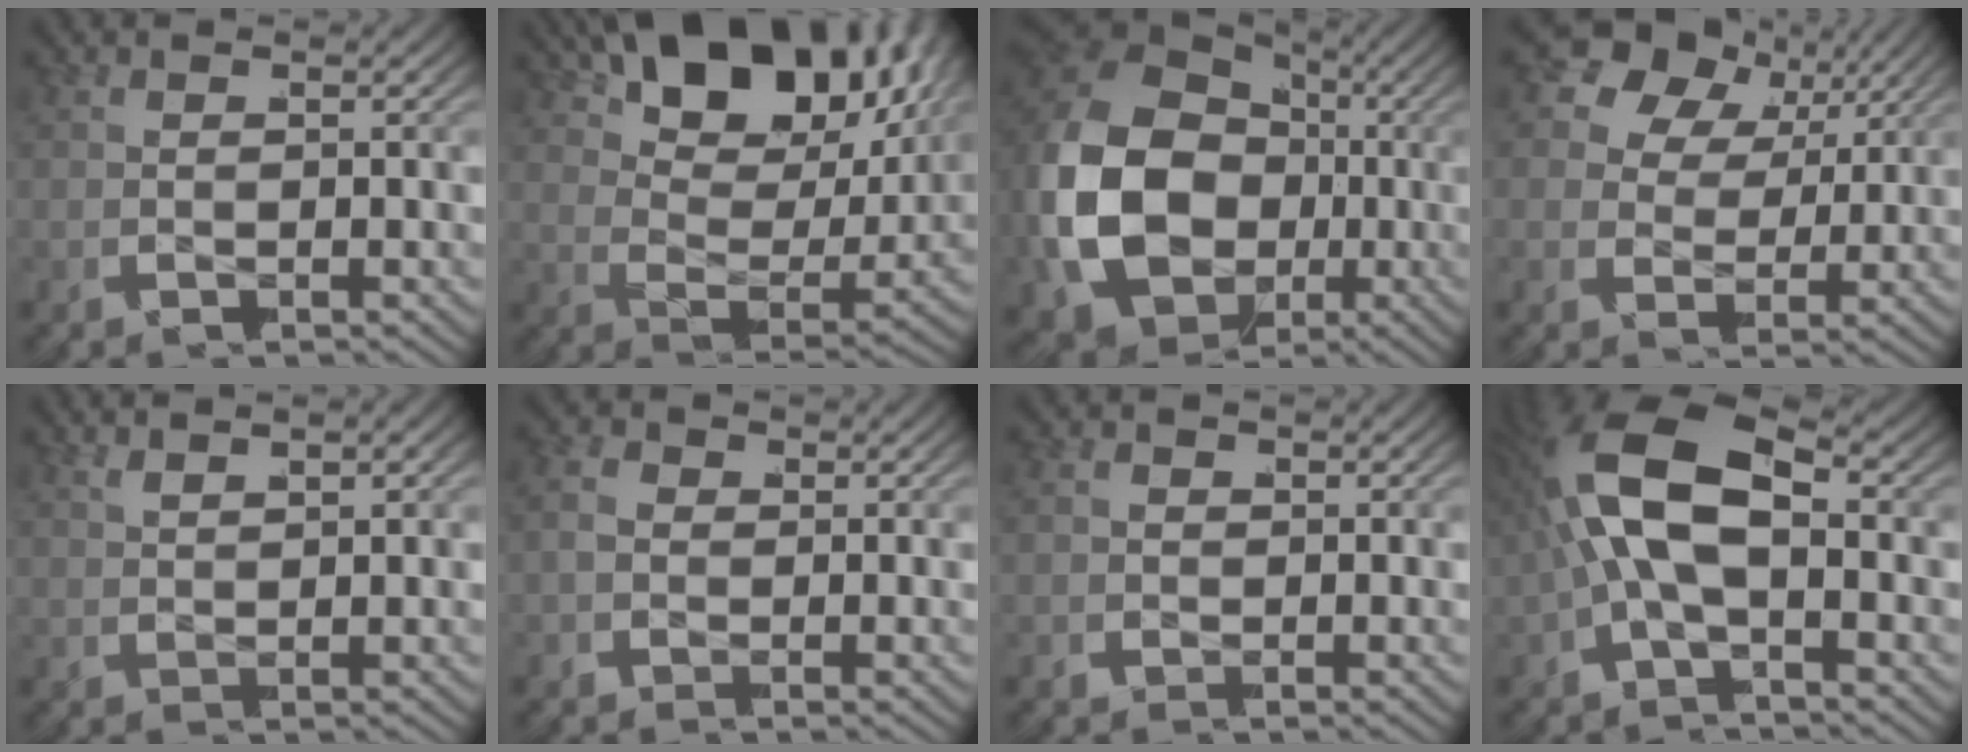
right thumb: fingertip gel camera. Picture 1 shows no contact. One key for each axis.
{"total": 15.0, "fx": 5.5, "fy": 8.3, "fz": 11.2, "tx": -0.200, "ty": 0.009, "tz": 0.079}
{"total": 18.5, "fx": -1.0, "fy": 14.2, "fz": 11.8, "tx": -0.305, "ty": -0.051, "tz": 0.002}
{"total": 8.9, "fx": 2.5, "fy": 6.2, "fz": 5.9, "tx": -0.117, "ty": -0.001, "tz": 0.039}
{"total": 1.3, "fx": 1.0, "fy": -0.8, "fz": 0.2, "tx": 0.007, "ty": 0.012, "tz": 0.020}
{"total": 2.2, "fx": -0.2, "fy": 1.9, "fz": 1.1, "tx": -0.028, "ty": -0.003, "tz": -0.007}
{"total": 1.0, "fx": -0.2, "fy": 1.0, "fz": 0.3, "tx": -0.006, "ty": -0.003, "tz": -0.006}
{"total": 11.4, "fx": -0.1, "fy": 6.6, "fz": 9.4, "tx": -0.217, "ty": -0.004, "tz": -0.007}